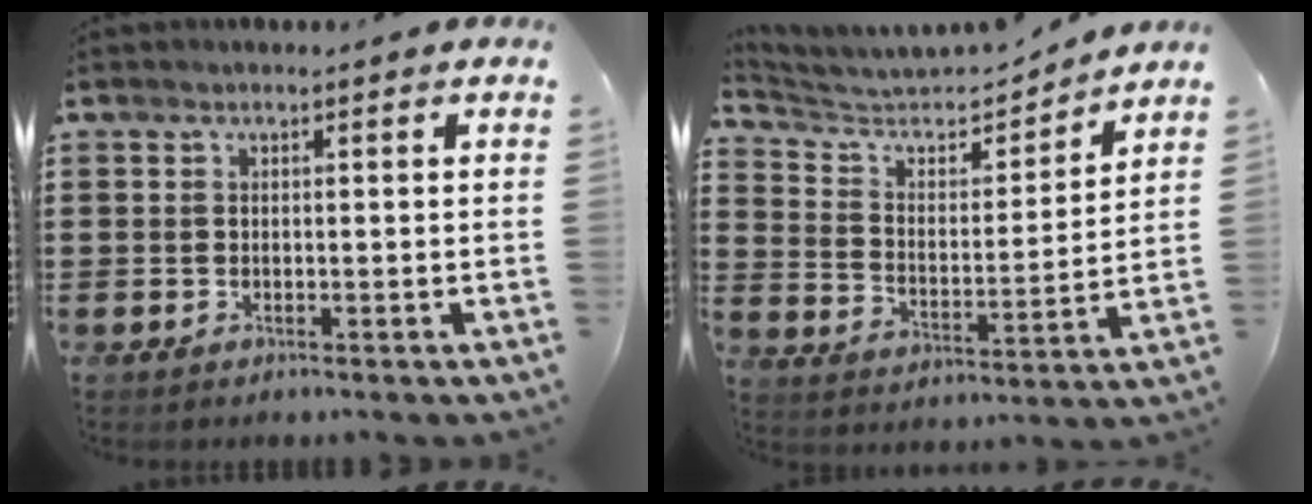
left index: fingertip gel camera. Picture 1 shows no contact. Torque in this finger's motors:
{"motor_torque": [-0.42, 0.18, -0.67, 0.08]}